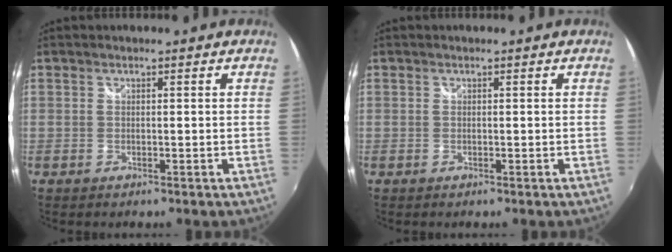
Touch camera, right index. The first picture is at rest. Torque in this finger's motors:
{"motor_torque": [-0.02, 0.00, 0.00, 0.00]}